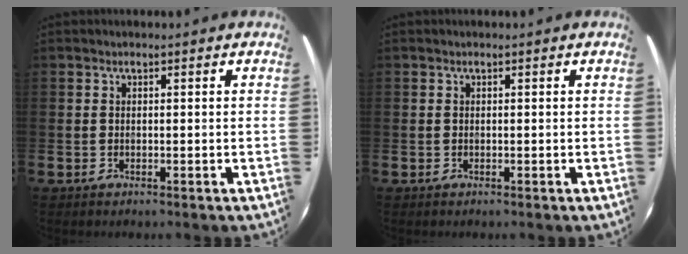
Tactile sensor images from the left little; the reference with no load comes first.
{"total": 0.0}